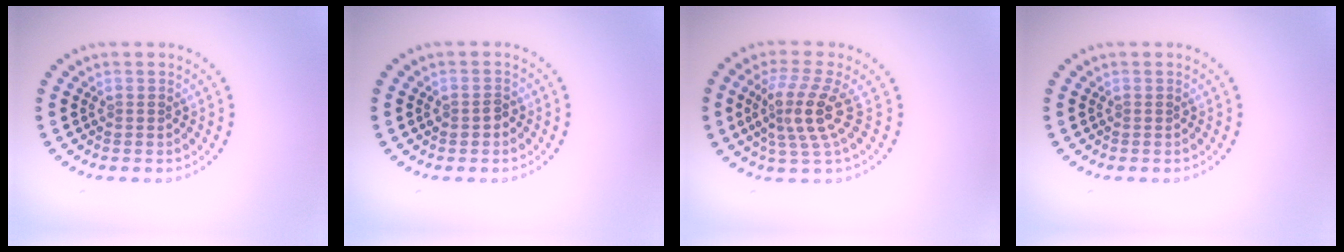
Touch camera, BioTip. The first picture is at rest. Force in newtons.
{"total": 1.2, "press": 1.2, "slide": 0.2}
{"total": 3.9, "press": 3.0, "slide": 2.5}
{"total": 0.0}